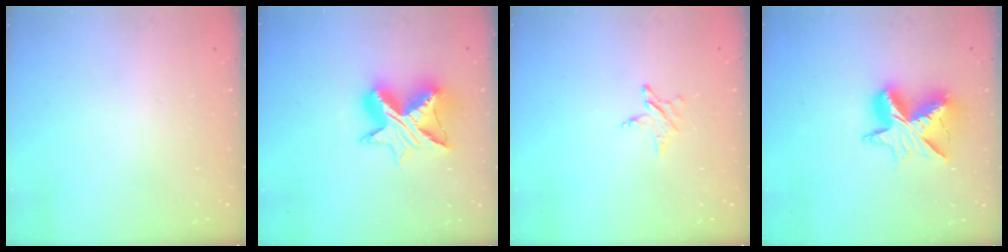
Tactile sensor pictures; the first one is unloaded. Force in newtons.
{"total": 13.3, "press": 13.3, "slide": 0.8}
{"total": 2.9, "press": 2.8, "slide": 0.3}
{"total": 12.1, "press": 12.0, "slide": 1.0}